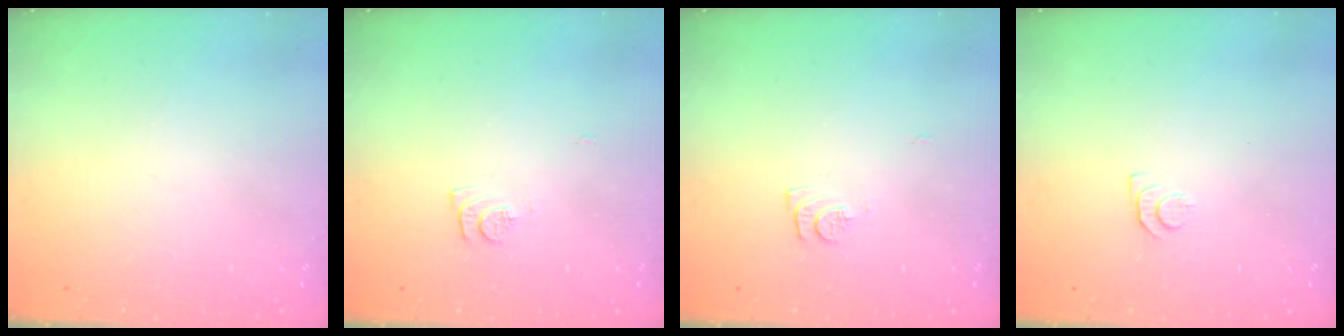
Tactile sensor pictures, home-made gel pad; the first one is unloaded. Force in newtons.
{"total": 7.0, "press": 7.0, "slide": 0.6}
{"total": 7.0, "press": 7.0, "slide": 0.6}
{"total": 5.4, "press": 5.4, "slide": 0.7}